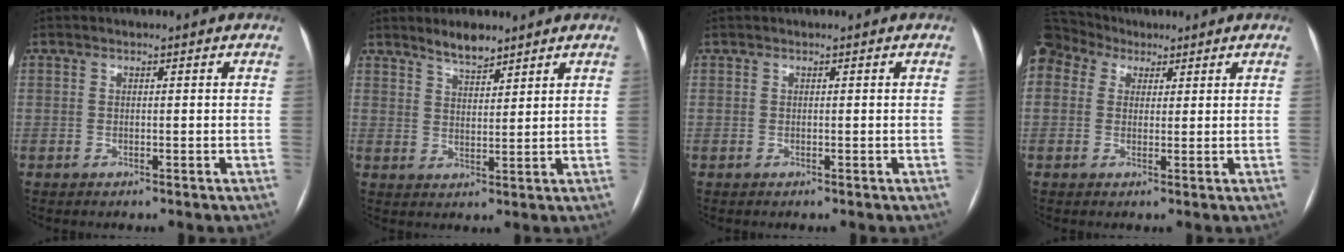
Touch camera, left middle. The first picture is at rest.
{"total": 4.2, "force": [3.7, 1.0, 1.8], "torque": [-0.039, 0.000, 0.067]}
{"total": 0.0}
{"total": 8.5, "force": [5.1, 6.1, 2.9], "torque": [-0.091, 0.051, 0.102]}